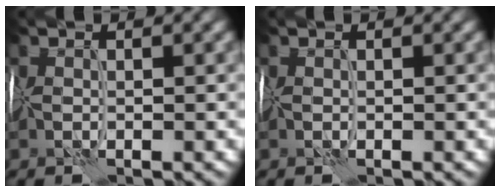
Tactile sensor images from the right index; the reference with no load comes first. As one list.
[{"total": 0.0}]